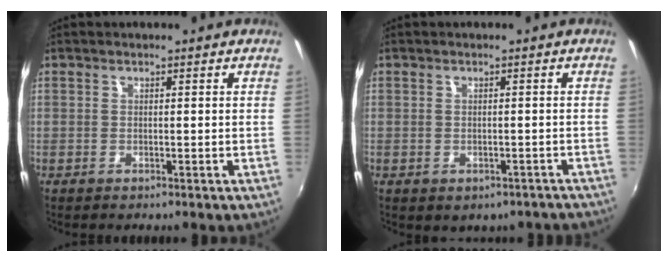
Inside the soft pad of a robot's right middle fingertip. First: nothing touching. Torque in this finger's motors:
{"motor_torque": [1.05, -1.09, 0.08, 0.06]}